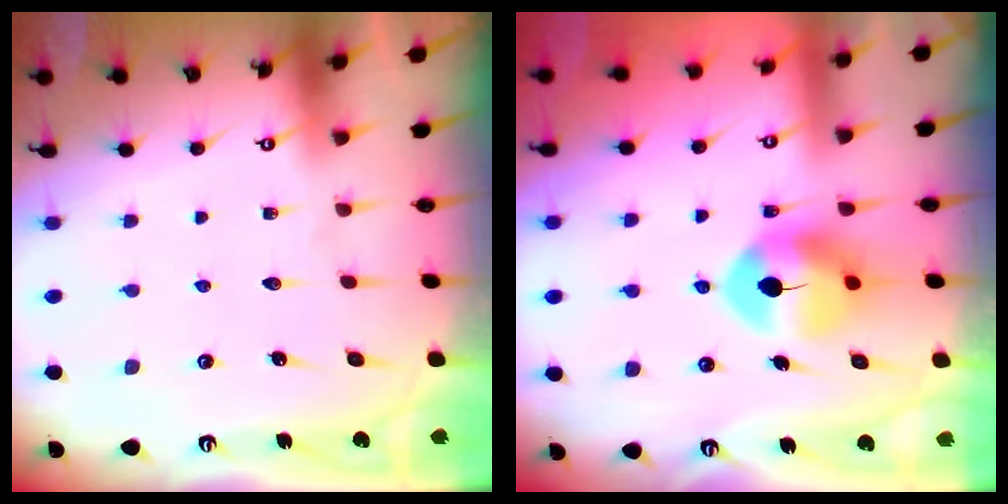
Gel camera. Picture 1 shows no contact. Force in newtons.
{"total": 8.3, "press": 8.2, "slide": 0.8}